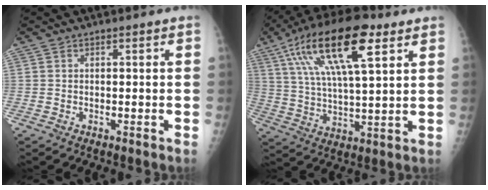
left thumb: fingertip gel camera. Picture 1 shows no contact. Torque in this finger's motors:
{"motor_torque": [0.76, 0.62, 1.88, -0.89, 0.49]}